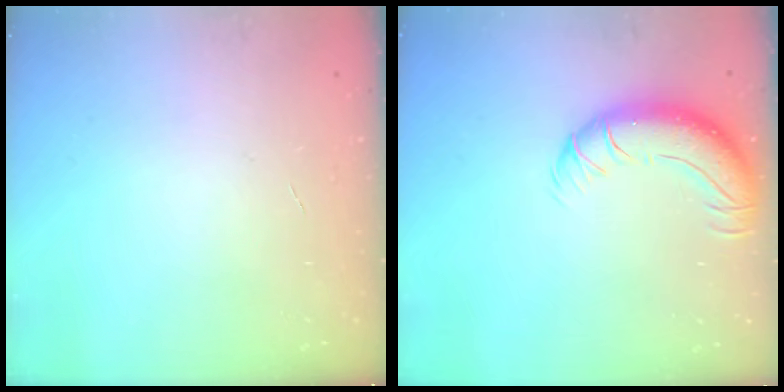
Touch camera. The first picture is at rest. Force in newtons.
{"total": 11.2, "press": 10.8, "slide": 2.9}